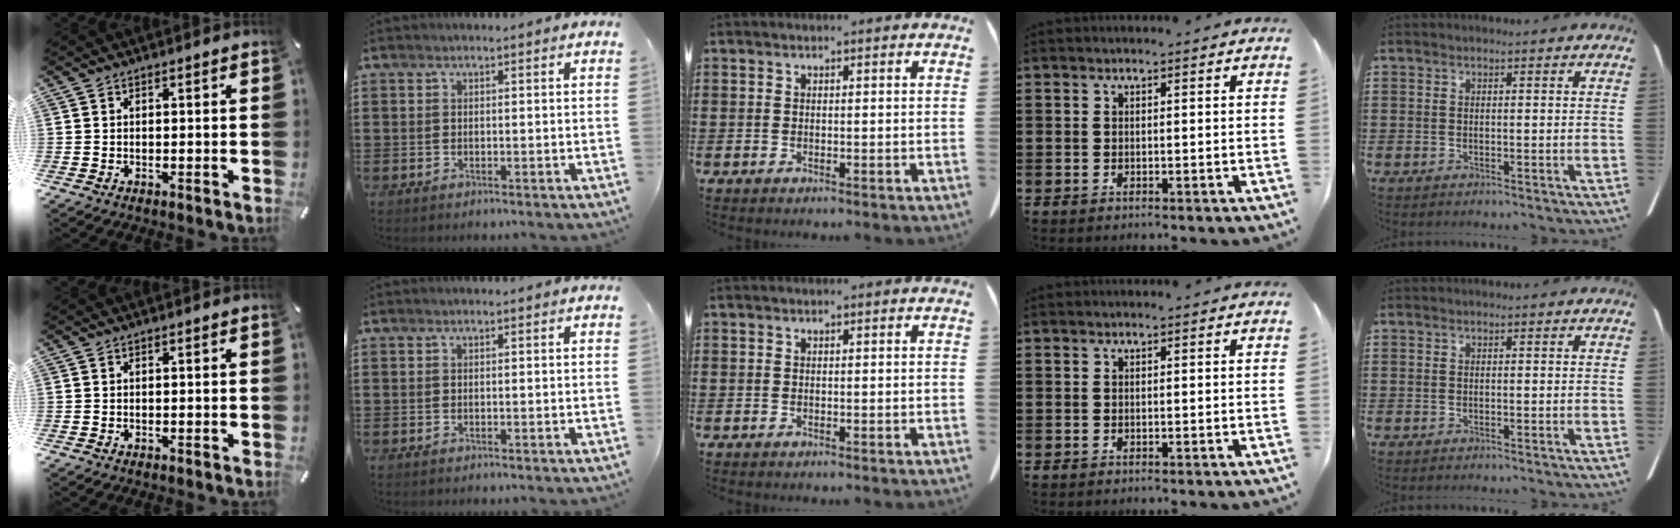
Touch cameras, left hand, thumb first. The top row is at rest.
{}